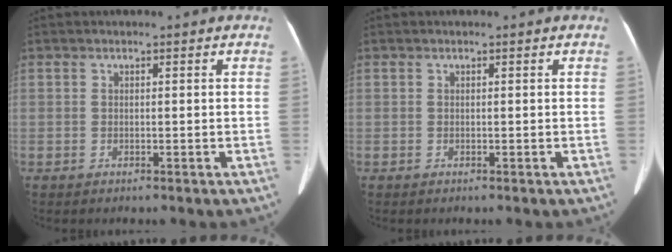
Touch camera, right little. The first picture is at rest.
{"total": 0.0}